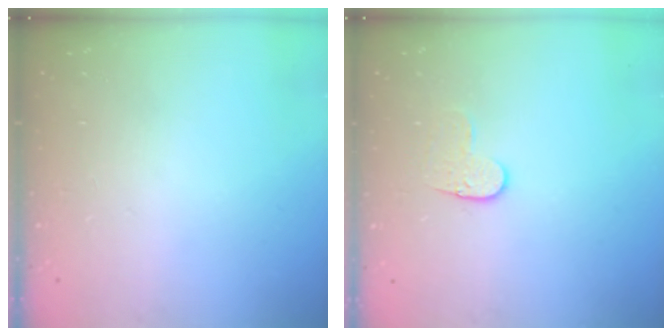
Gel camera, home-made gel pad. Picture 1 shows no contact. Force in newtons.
{"total": 5.8, "press": 5.7, "slide": 0.4}